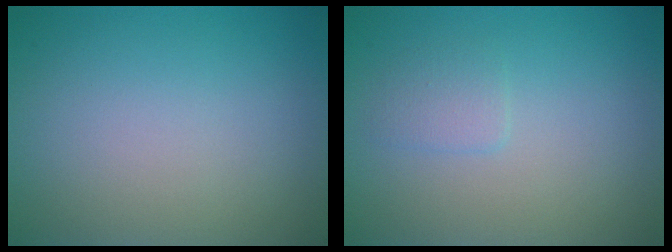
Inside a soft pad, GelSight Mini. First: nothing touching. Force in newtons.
{"total": 1.2, "press": 1.2, "slide": 0.1}